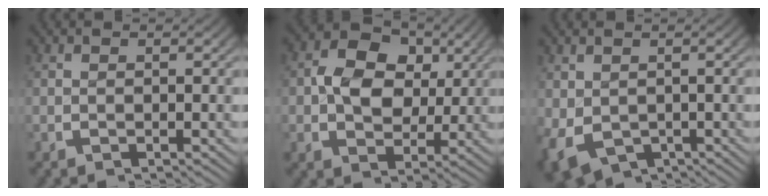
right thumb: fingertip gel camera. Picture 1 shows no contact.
{"total": 8.1, "force": [1.2, 6.5, 4.7], "torque": [-0.089, -0.021, 0.022]}
{"total": 5.7, "force": [-3.0, 4.1, 2.6], "torque": [-0.066, -0.040, -0.028]}